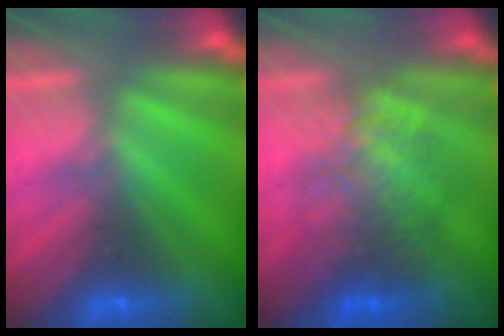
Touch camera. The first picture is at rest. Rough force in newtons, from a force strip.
{"total": 2.3}